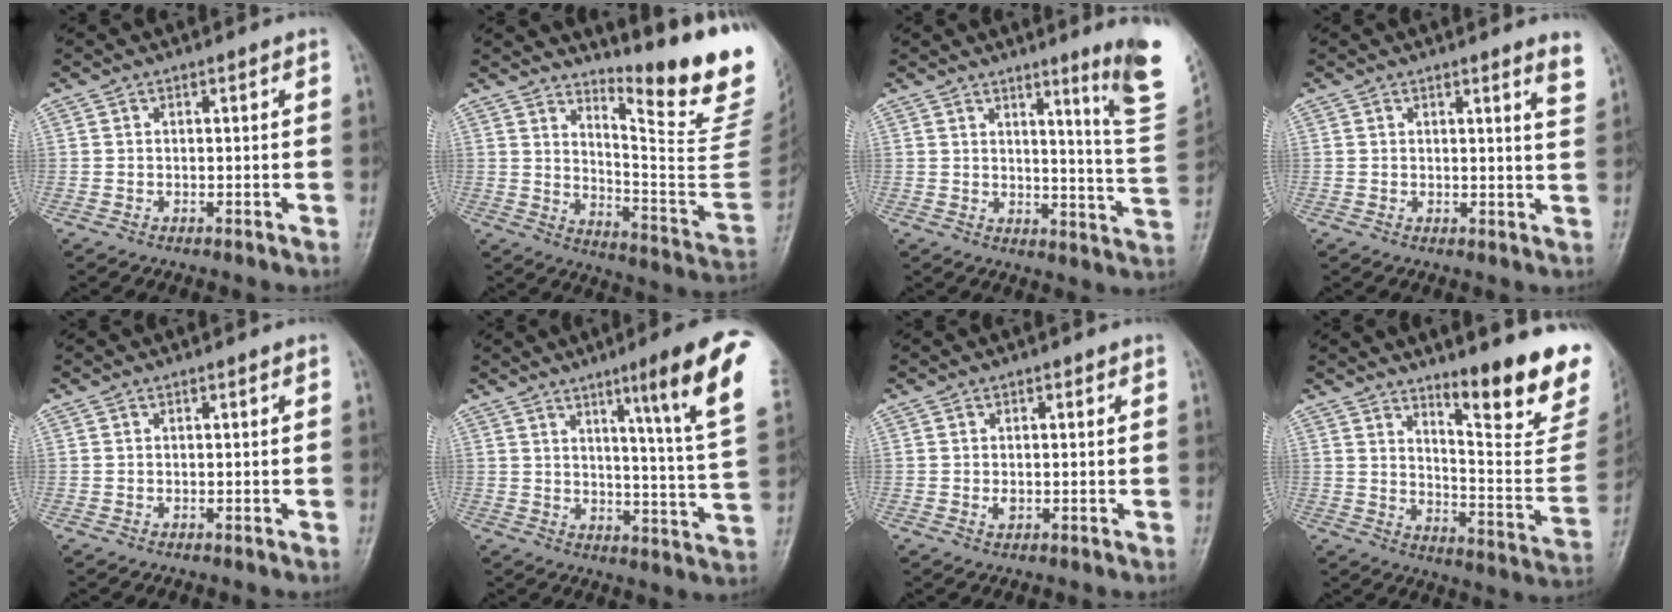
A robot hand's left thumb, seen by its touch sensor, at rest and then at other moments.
{"total": 19.3, "force": [13.8, 3.1, 13.2], "torque": [-0.151, -0.135, 0.199]}
{"total": 13.3, "force": [7.4, 0.4, 11.1], "torque": [-0.128, -0.055, 0.097]}
{"total": 3.3, "force": [2.5, -0.1, 2.2], "torque": [-0.028, -0.023, 0.024]}
{"total": 0.0}
{"total": 16.9, "force": [8.3, 0.5, 14.7], "torque": [-0.187, -0.038, 0.111]}
{"total": 1.4, "force": [-0.1, 1.1, 0.9], "torque": [-0.010, -0.001, -0.001]}
{"total": 20.2, "force": [13.2, 4.5, 14.6], "torque": [-0.154, -0.099, 0.192]}